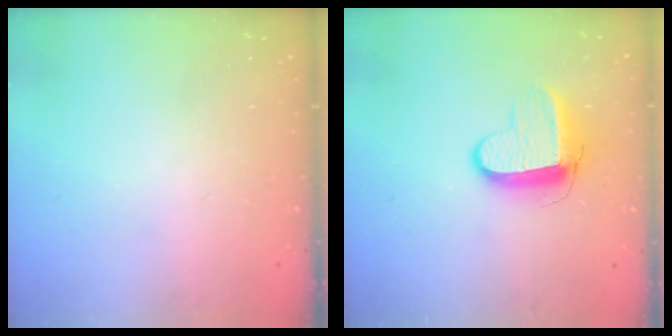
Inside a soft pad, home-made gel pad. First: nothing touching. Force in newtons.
{"total": 9.6, "press": 9.6, "slide": 0.9}